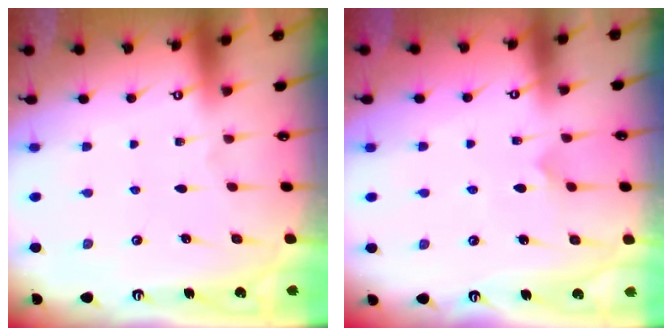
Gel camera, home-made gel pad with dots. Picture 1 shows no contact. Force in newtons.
{"total": 8.1, "press": 8.1, "slide": 0.6}